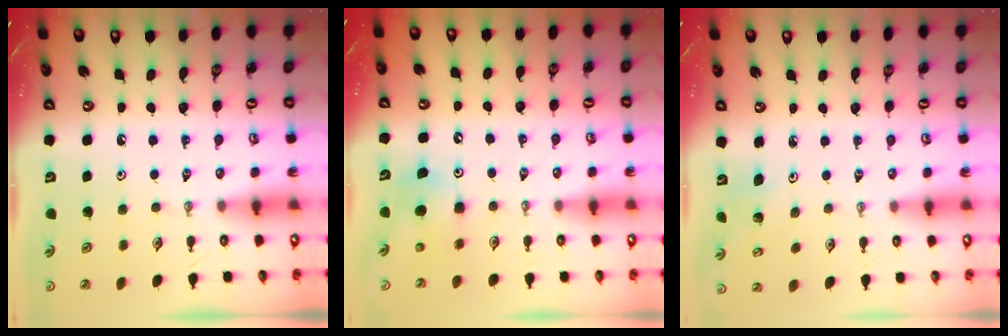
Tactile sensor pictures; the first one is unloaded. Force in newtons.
{"total": 7.5, "press": 7.4, "slide": 1.3}
{"total": 2.8, "press": 2.8, "slide": 0.4}